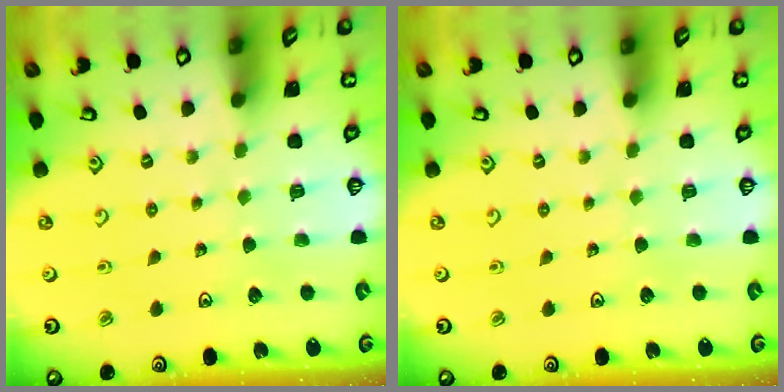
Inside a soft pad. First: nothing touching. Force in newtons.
{"total": 0.0}